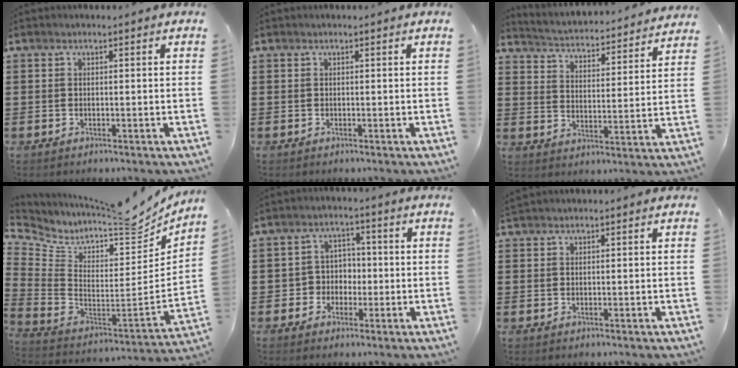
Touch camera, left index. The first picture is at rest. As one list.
[{"total": 0.0}, {"total": 2.9, "force": [2.9, -0.3, -0.1], "torque": [-0.020, -0.035, 0.039]}, {"total": 6.6, "force": [5.4, 2.1, 3.3], "torque": [-0.081, -0.057, 0.080]}, {"total": 4.0, "force": [-1.0, 3.7, 1.0], "torque": [-0.035, 0.010, -0.025]}, {"total": 0.8, "force": [0.8, 0.2, 0.1], "torque": [-0.005, 0.001, 0.015]}]